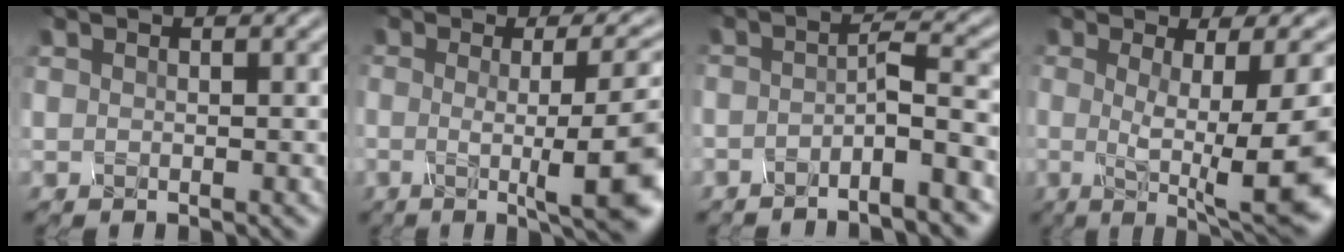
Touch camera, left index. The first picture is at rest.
{"total": 9.8, "force": [-1.1, 2.1, 9.5], "torque": [-0.098, 0.010, -0.012]}
{"total": 3.6, "force": [-2.4, 0.2, 2.7], "torque": [-0.038, 0.004, -0.047]}
{"total": 11.3, "force": [-1.6, 2.1, 11.0], "torque": [-0.160, 0.004, -0.007]}